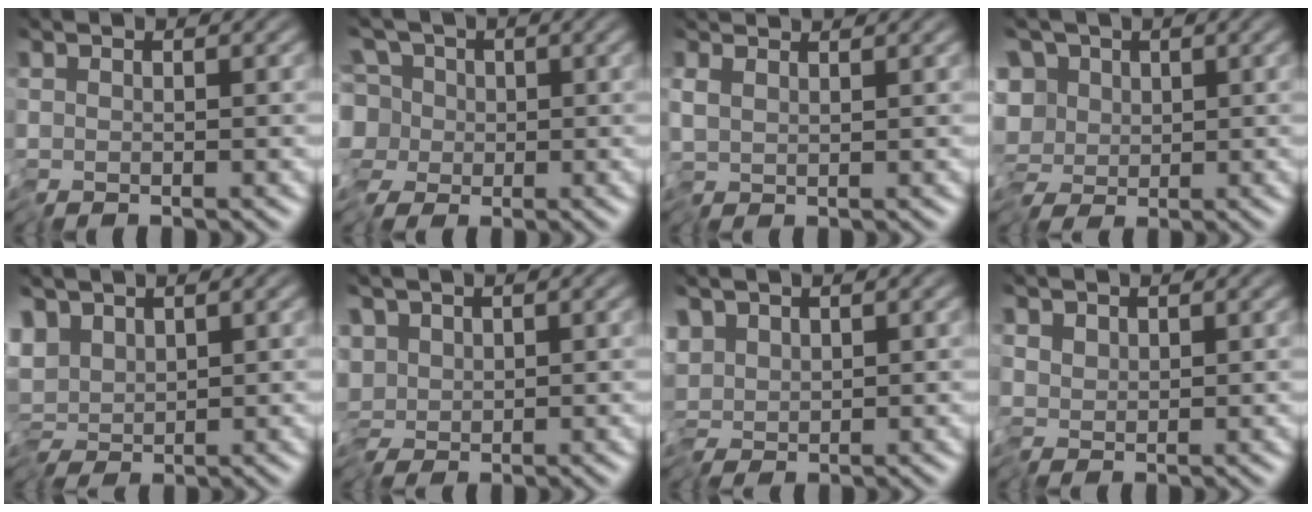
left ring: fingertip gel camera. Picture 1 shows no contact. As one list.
[{"total": 5.6, "force": [-0.8, 4.4, 3.3], "torque": [-0.057, 0.021, -0.037]}, {"total": 1.2, "force": [1.0, 0.0, 0.6], "torque": [-0.016, 0.007, 0.018]}, {"total": 5.6, "force": [-0.6, 4.3, 3.4], "torque": [-0.033, 0.017, -0.040]}, {"total": 3.2, "force": [0.5, 2.0, 2.5], "torque": [-0.041, 0.002, 0.007]}, {"total": 2.9, "force": [-0.3, 1.9, 2.2], "torque": [-0.037, 0.011, -0.013]}, {"total": 1.5, "force": [0.0, 0.7, 1.4], "torque": [-0.020, 0.007, -0.008]}, {"total": 1.1, "force": [0.2, 0.9, 0.5], "torque": [-0.008, -0.001, 0.004]}]